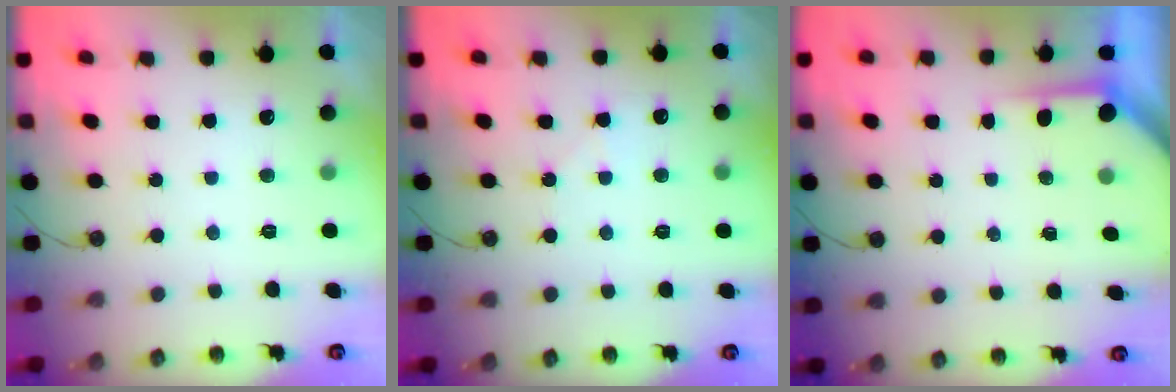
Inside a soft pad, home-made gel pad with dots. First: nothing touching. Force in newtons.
{"total": 5.7, "press": 5.7, "slide": 0.8}
{"total": 3.4, "press": 3.4, "slide": 0.3}